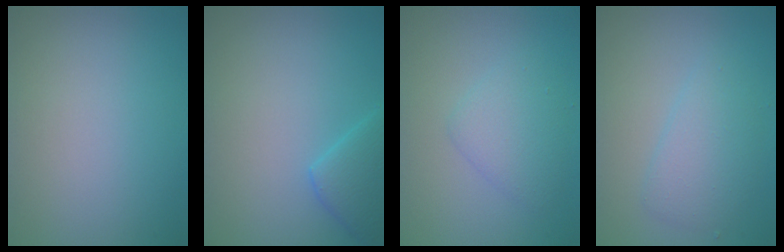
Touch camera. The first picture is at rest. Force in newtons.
{"total": 2.8, "press": 2.8, "slide": 0.3}
{"total": 2.6, "press": 2.6, "slide": 0.1}
{"total": 2.7, "press": 2.7, "slide": 0.0}